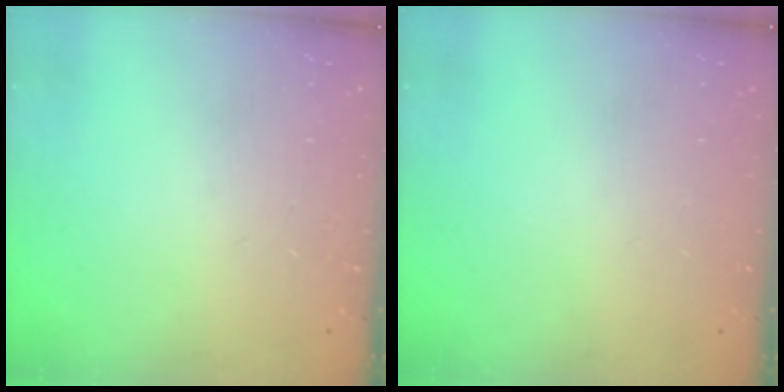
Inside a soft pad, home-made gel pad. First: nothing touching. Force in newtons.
{"total": 0.0}